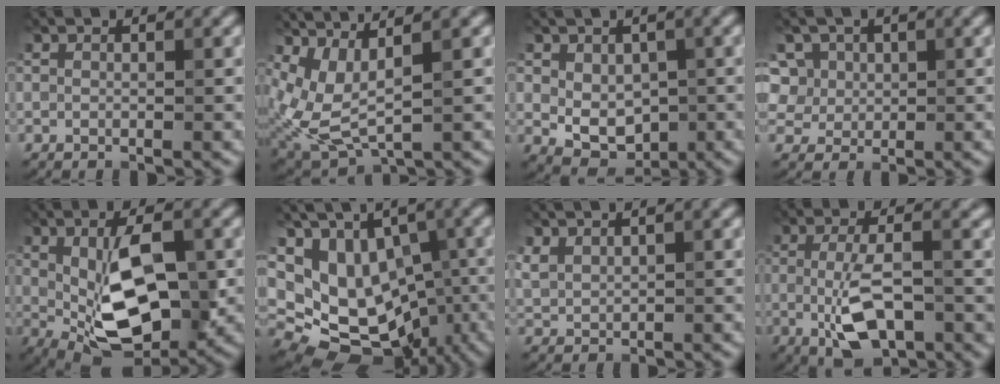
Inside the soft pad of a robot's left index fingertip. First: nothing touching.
{"total": 4.6, "force": [1.3, 1.7, 4.0], "torque": [-0.113, -0.005, 0.035]}
{"total": 3.3, "force": [-0.4, 2.5, 2.1], "torque": [-0.035, -0.010, -0.003]}
{"total": 5.9, "force": [2.6, 5.0, 1.9], "torque": [-0.039, 0.017, 0.028]}
{"total": 7.9, "force": [-0.4, 3.4, 7.2], "torque": [-0.121, -0.009, -0.005]}
{"total": 12.3, "force": [-1.5, 10.2, 6.7], "torque": [-0.110, 0.006, 0.002]}
{"total": 1.2, "force": [1.2, 0.2, 0.0], "torque": [-0.007, 0.005, 0.029]}
{"total": 4.6, "force": [-1.4, 1.6, 4.0], "torque": [-0.083, -0.013, -0.027]}